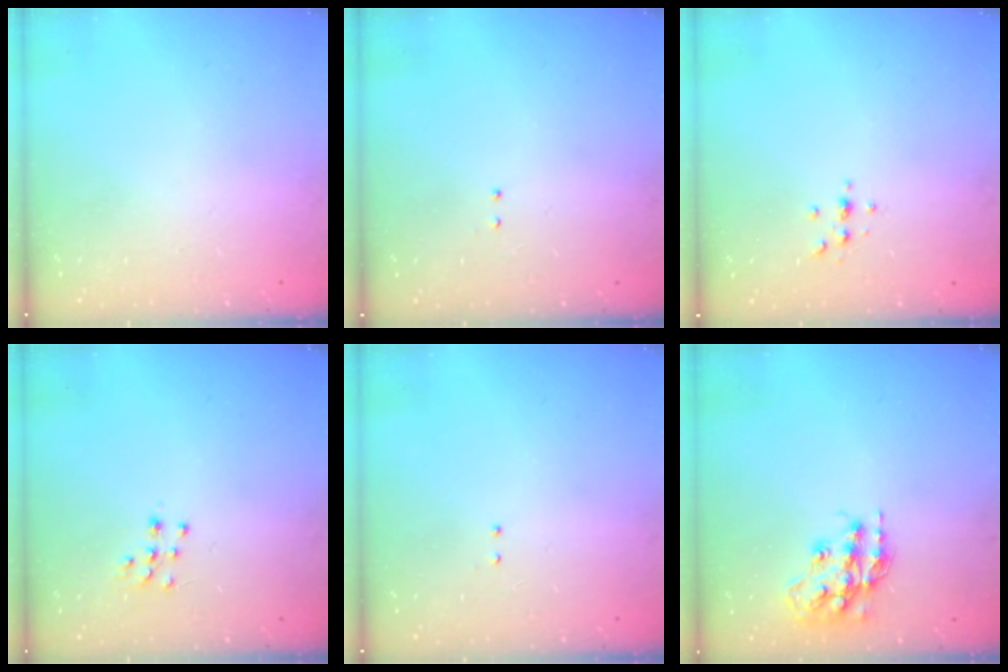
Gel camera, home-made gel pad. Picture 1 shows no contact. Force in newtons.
{"total": 2.1, "press": 2.0, "slide": 0.6}
{"total": 2.4, "press": 2.4, "slide": 0.3}
{"total": 7.0, "press": 7.0, "slide": 0.3}
{"total": 2.1, "press": 2.0, "slide": 0.6}
{"total": 16.0, "press": 16.0, "slide": 1.2}